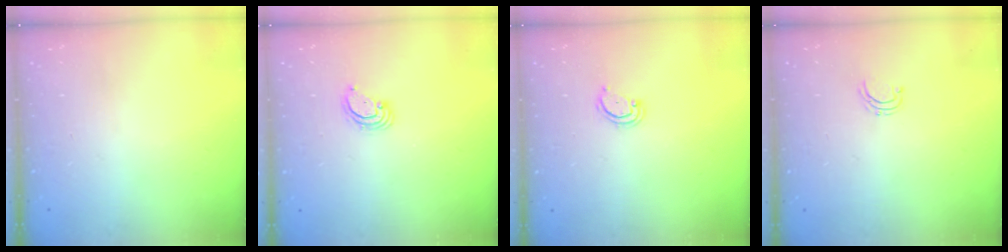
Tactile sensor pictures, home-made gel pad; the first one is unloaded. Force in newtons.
{"total": 3.0, "press": 3.0, "slide": 0.2}
{"total": 2.6, "press": 2.6, "slide": 0.3}
{"total": 3.8, "press": 3.8, "slide": 0.2}